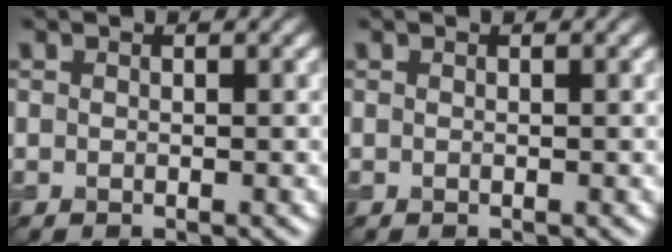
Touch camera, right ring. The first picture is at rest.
{"total": 0.0}